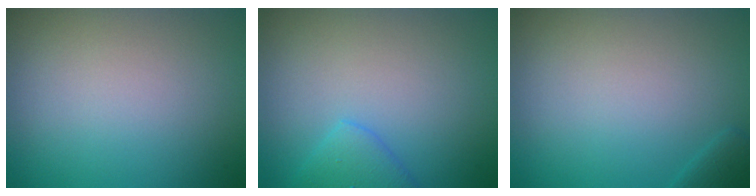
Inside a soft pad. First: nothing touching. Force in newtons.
{"total": 2.5, "press": 2.5, "slide": 0.2}
{"total": 1.4, "press": 1.4, "slide": 0.1}